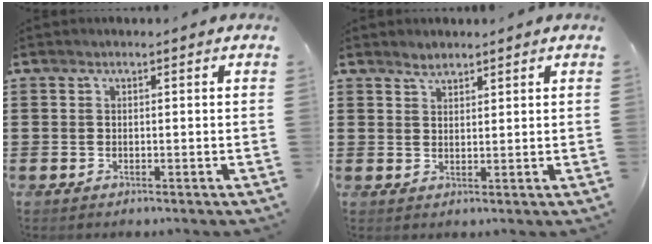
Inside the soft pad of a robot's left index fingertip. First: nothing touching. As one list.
[{"total": 1.0, "force": [0.9, 0.3, 0.3], "torque": [-0.008, 0.001, 0.018]}]